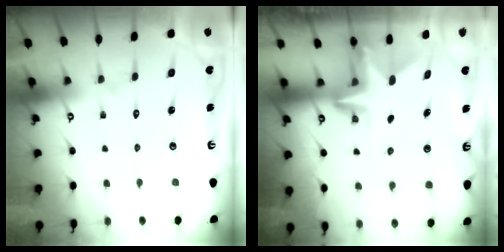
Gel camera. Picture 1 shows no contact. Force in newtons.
{"total": 2.9, "press": 2.9, "slide": 0.3}